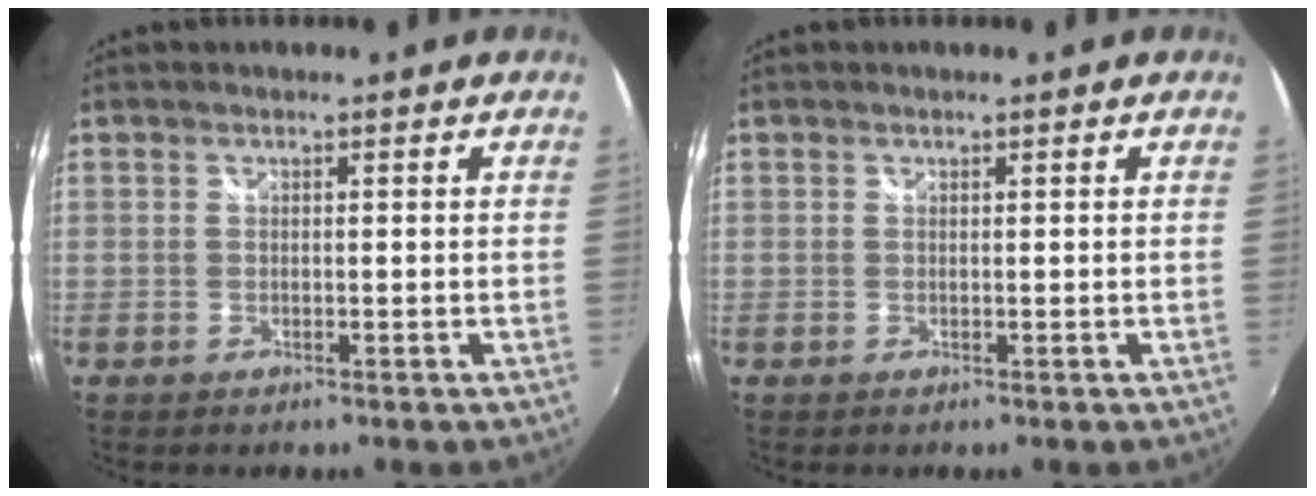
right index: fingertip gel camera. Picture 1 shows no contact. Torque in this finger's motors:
{"motor_torque": [0.51, 0.26, 0.07, 0.01]}